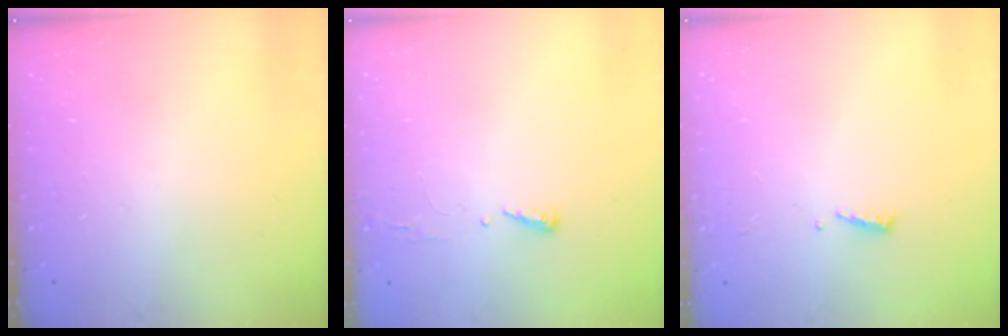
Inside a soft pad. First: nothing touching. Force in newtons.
{"total": 2.9, "press": 2.9, "slide": 0.4}
{"total": 3.7, "press": 3.6, "slide": 0.5}